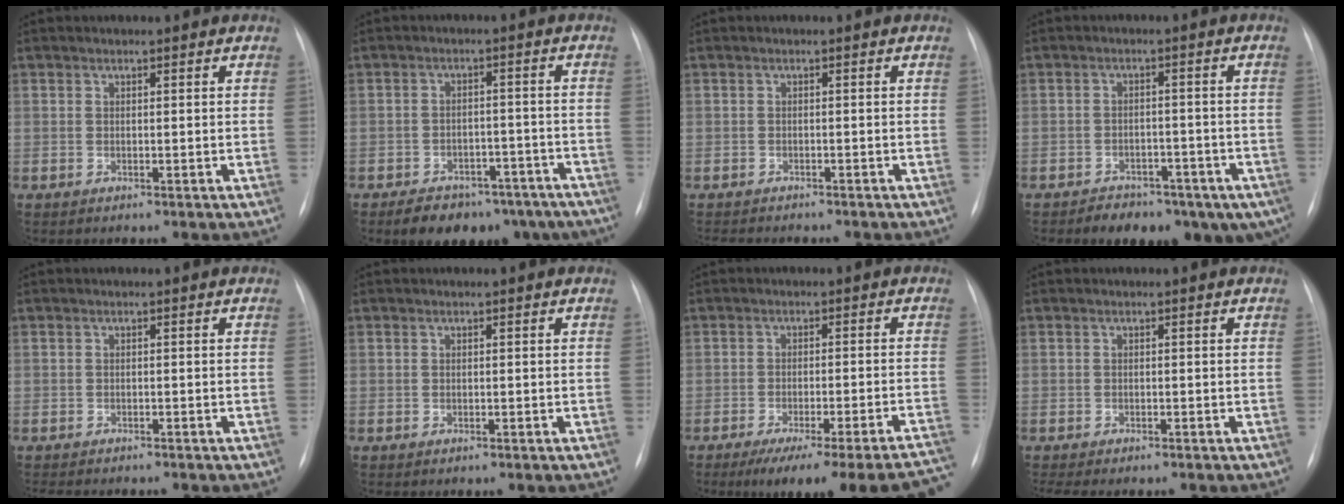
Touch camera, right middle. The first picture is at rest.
{"total": 13.0, "force": [-9.9, 6.8, 5.0], "torque": [-0.054, 0.019, -0.124]}
{"total": 6.3, "force": [-5.6, 1.7, 2.5], "torque": [-0.035, -0.004, -0.074]}
{"total": 12.8, "force": [-9.4, 6.8, 5.2], "torque": [-0.046, 0.024, -0.119]}
{"total": 6.2, "force": [-5.3, 1.6, 2.7], "torque": [-0.035, -0.006, -0.071]}
{"total": 0.0}
{"total": 20.4, "force": [-18.0, 0.8, 9.6], "torque": [-0.057, -0.006, -0.227]}
{"total": 4.4, "force": [-3.8, 1.1, 2.0], "torque": [-0.024, -0.002, -0.050]}